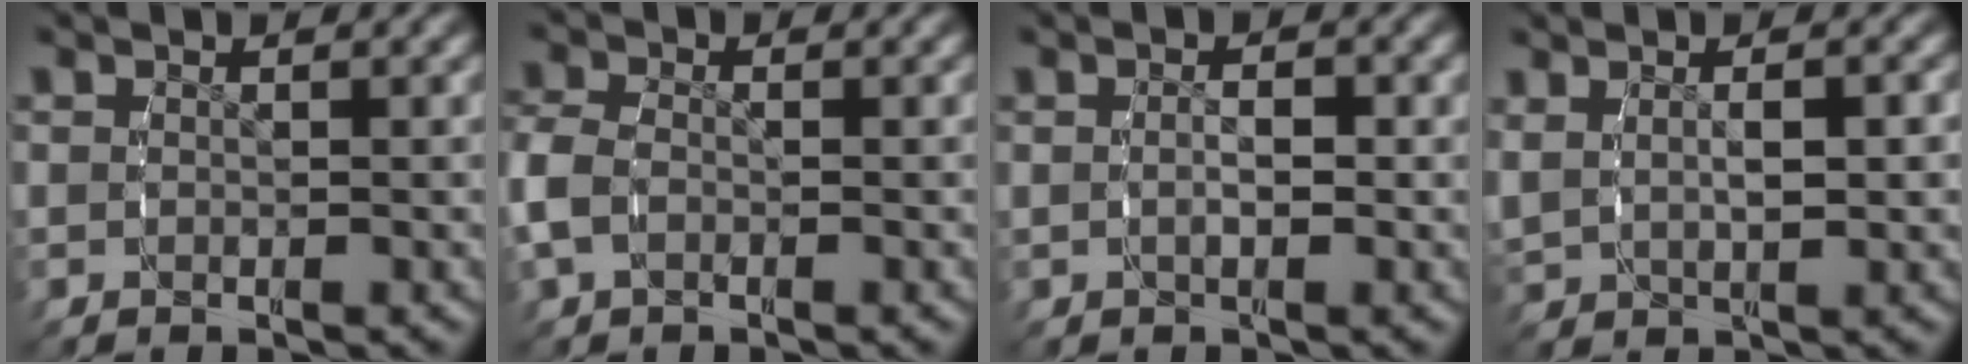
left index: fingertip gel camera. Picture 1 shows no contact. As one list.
[{"total": 2.6, "force": [-0.6, 2.1, 1.5], "torque": [-0.058, -0.006, -0.008]}, {"total": 1.5, "force": [-0.2, 0.6, 1.4], "torque": [-0.031, -0.003, -0.004]}, {"total": 2.3, "force": [0.8, 1.1, 1.9], "torque": [-0.042, -0.002, 0.025]}]